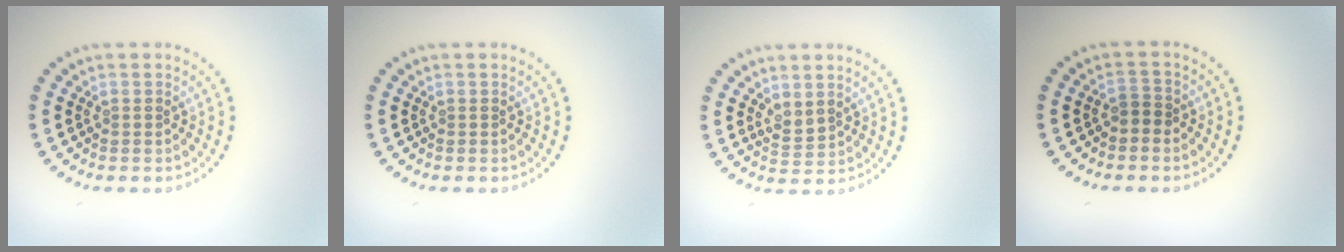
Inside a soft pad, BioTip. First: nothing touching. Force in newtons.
{"total": 0.0}
{"total": 1.3, "press": 1.1, "slide": 0.7}
{"total": 1.3, "press": 1.0, "slide": 0.9}